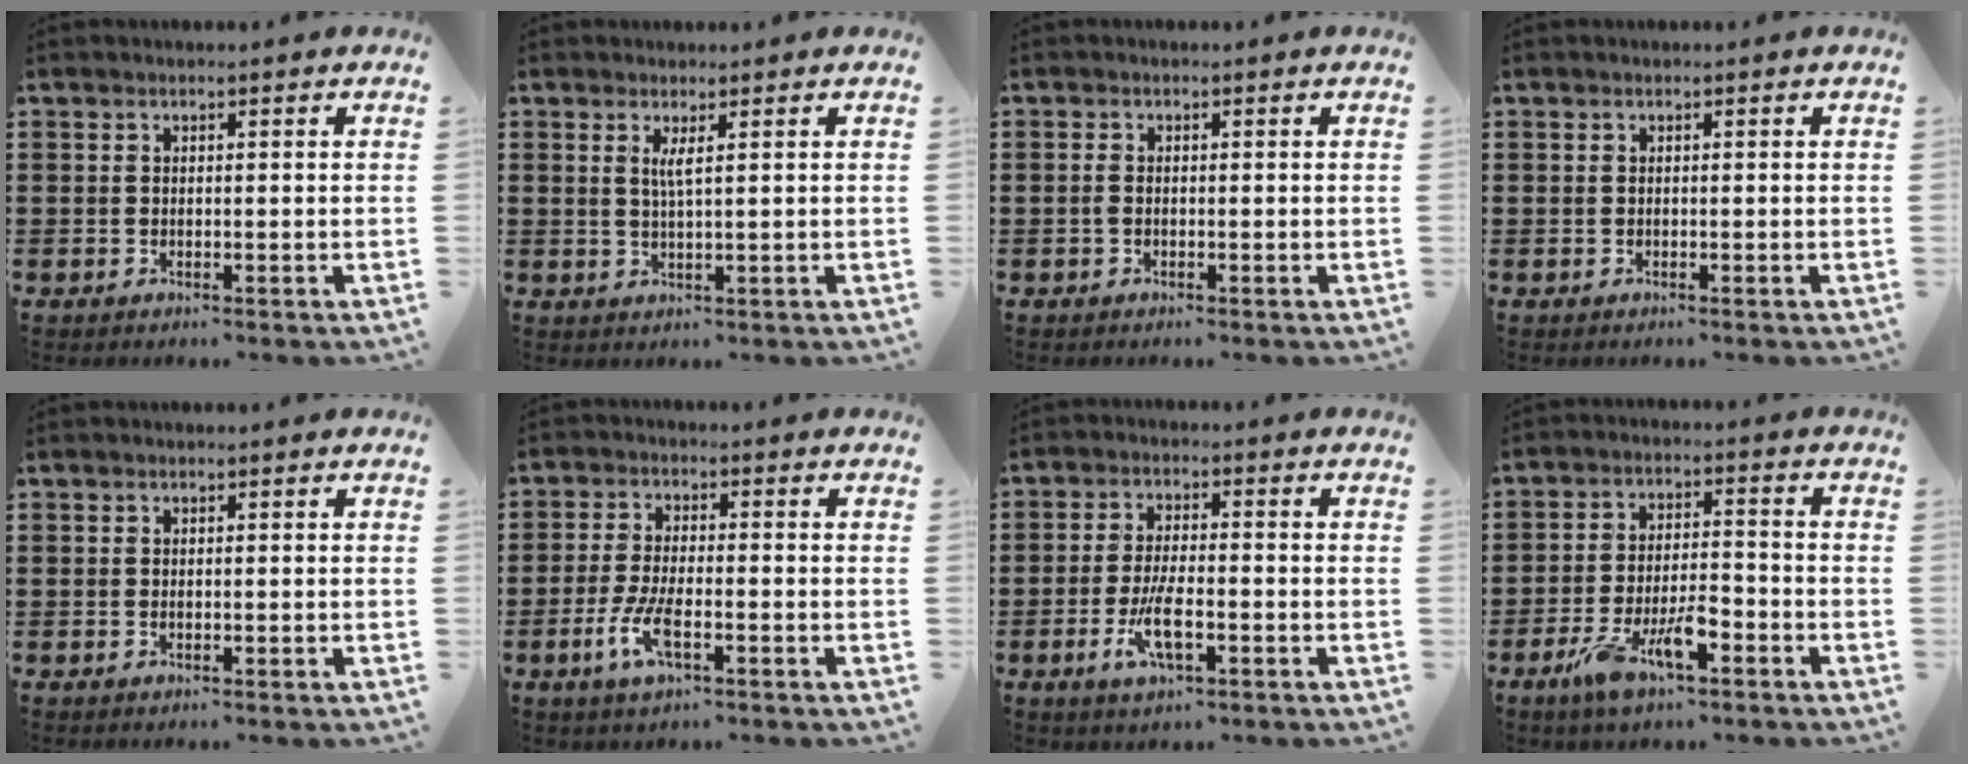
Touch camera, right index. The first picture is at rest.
{"total": 2.1, "force": [0.8, 0.0, 2.0], "torque": [-0.042, -0.003, 0.012]}
{"total": 0.9, "force": [-0.3, 0.4, 0.8], "torque": [-0.024, -0.005, -0.008]}
{"total": 0.0}
{"total": 0.0}
{"total": 5.9, "force": [-2.4, 1.8, 5.1], "torque": [-0.116, -0.011, -0.049]}
{"total": 6.2, "force": [-2.3, 1.8, 5.4], "torque": [-0.114, -0.009, -0.045]}
{"total": 8.2, "force": [-4.4, 2.6, 6.4], "torque": [-0.133, -0.001, -0.081]}